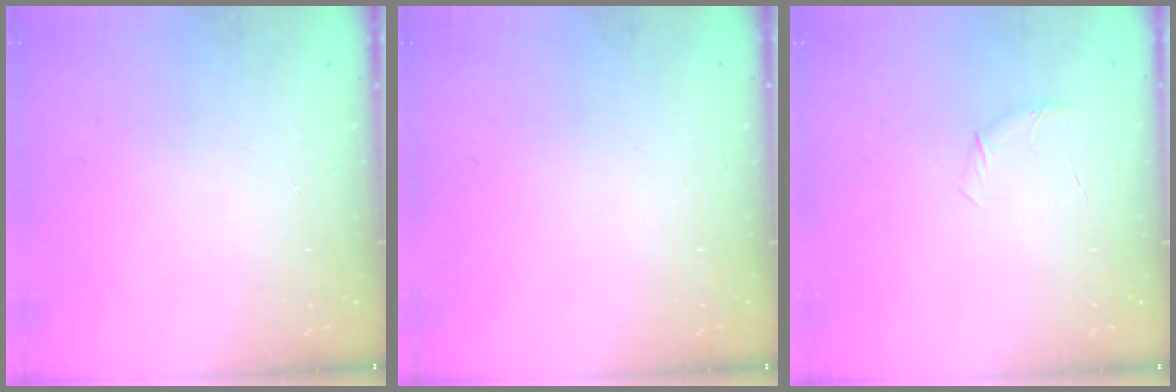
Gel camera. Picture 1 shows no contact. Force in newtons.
{"total": 0.0}
{"total": 5.2, "press": 5.0, "slide": 1.5}